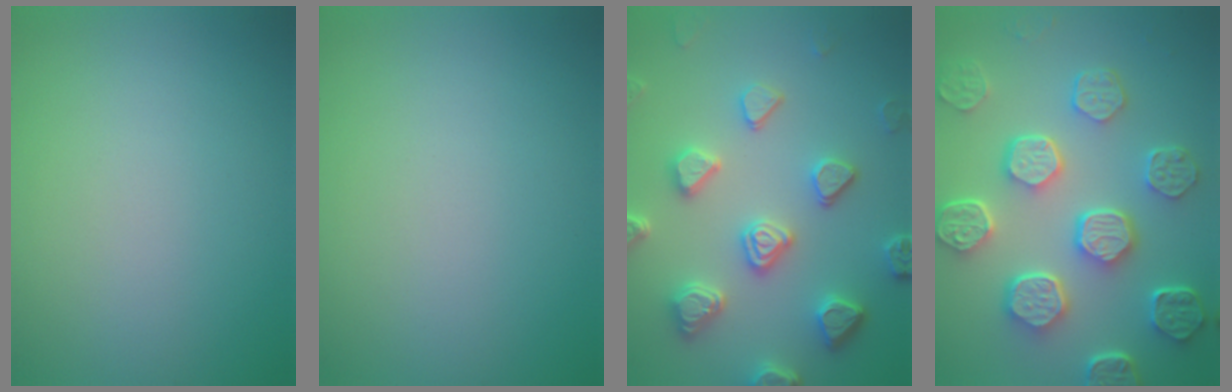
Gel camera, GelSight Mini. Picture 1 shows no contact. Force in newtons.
{"total": 0.0}
{"total": 5.4, "press": 4.9, "slide": 2.3}
{"total": 8.0, "press": 6.1, "slide": 5.1}